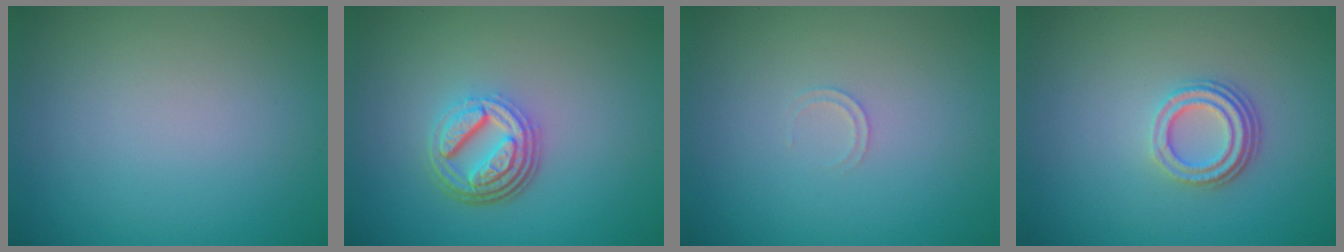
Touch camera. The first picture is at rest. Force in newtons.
{"total": 4.9, "press": 3.5, "slide": 3.4}
{"total": 0.7, "press": 0.7, "slide": 0.1}
{"total": 3.3, "press": 2.4, "slide": 2.3}